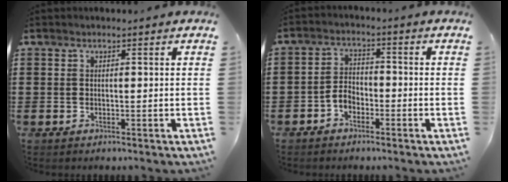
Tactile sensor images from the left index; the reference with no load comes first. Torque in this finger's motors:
{"motor_torque": [0.29, 0.06, 0.26, 0.04]}